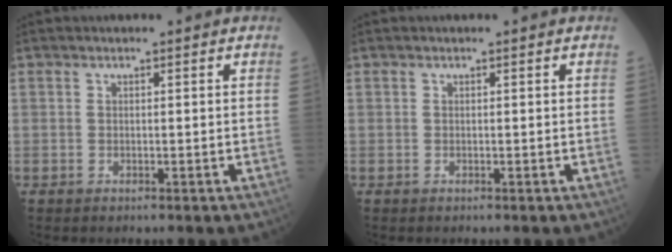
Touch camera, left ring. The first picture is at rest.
{"total": 0.0}